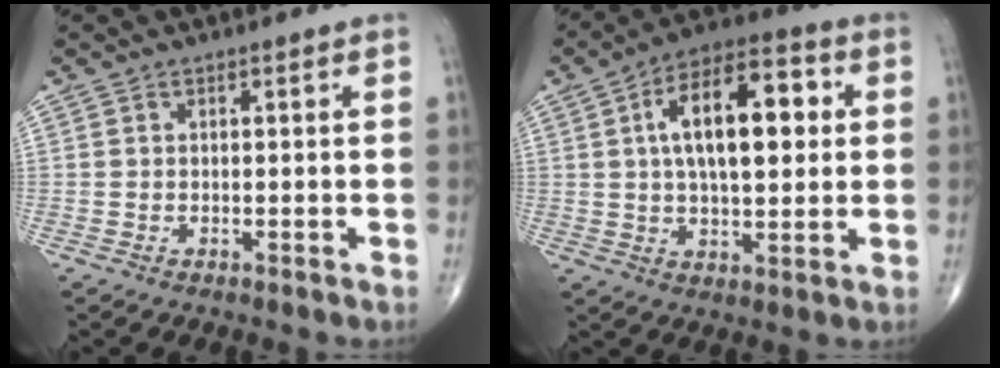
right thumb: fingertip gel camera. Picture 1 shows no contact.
{"total": 17.0, "force": [3.3, 8.0, 14.6], "torque": [-0.216, 0.017, 0.048]}